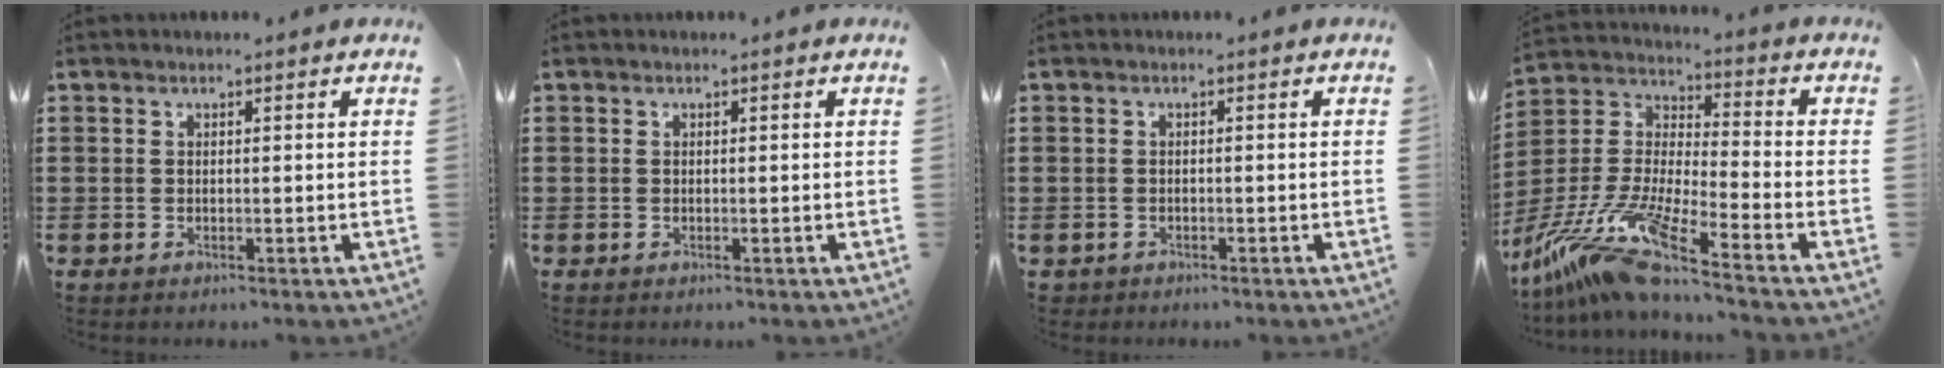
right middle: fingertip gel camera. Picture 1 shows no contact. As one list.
[{"total": 0.0}, {"total": 1.0, "force": [-0.9, 0.4, -0.1], "torque": [-0.003, 0.002, -0.019]}, {"total": 13.1, "force": [-10.5, 0.1, 7.8], "torque": [-0.184, -0.011, -0.213]}]